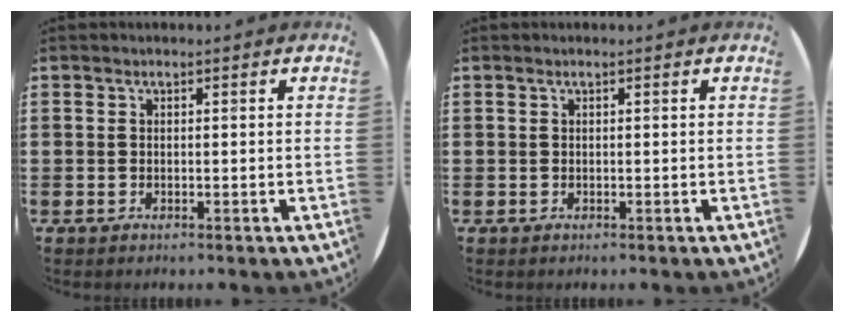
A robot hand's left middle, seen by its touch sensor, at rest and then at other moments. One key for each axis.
{"total": 0.0}